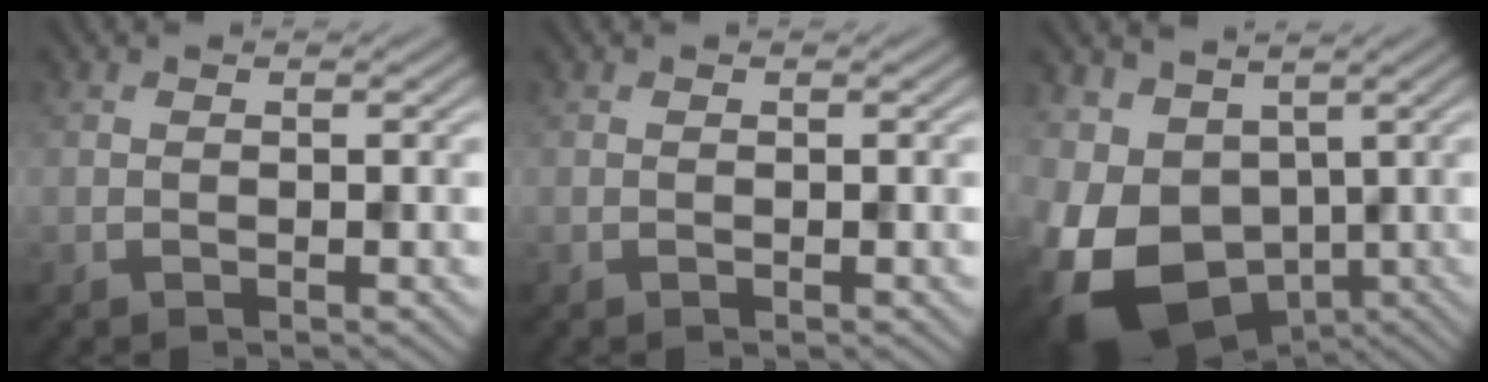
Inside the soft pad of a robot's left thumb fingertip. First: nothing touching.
{"total": 0.0}
{"total": 12.9, "force": [-2.3, 9.3, 8.6], "torque": [-0.215, -0.031, -0.031]}